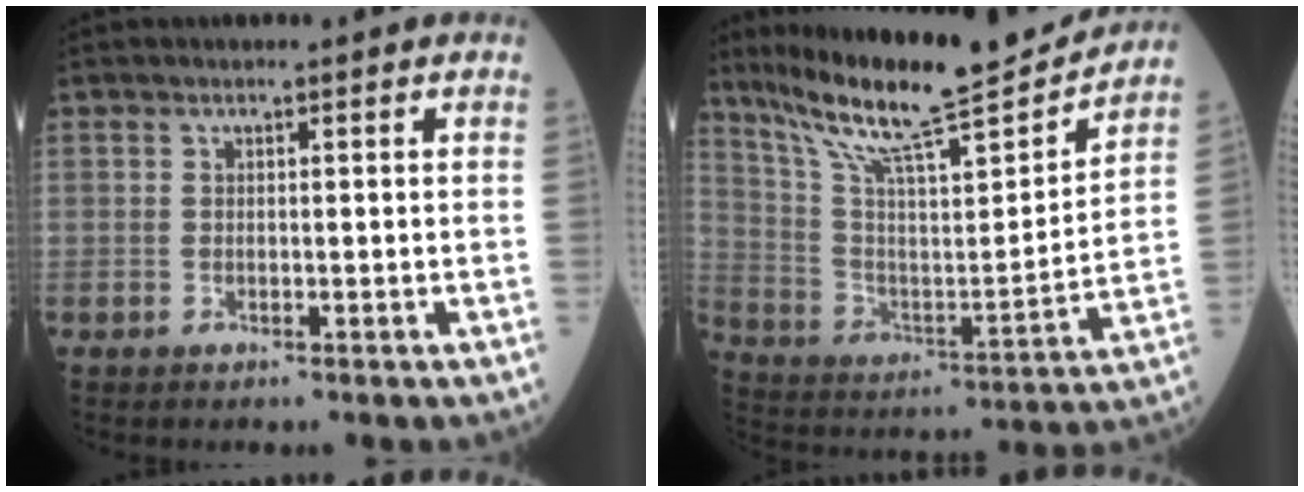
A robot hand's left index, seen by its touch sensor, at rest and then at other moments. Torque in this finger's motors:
{"motor_torque": [1.04, -1.10, 0.36, 0.14]}